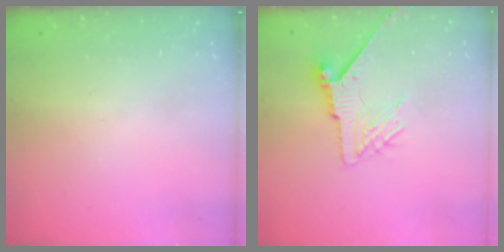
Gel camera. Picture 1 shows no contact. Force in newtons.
{"total": 7.3, "press": 7.2, "slide": 1.1}